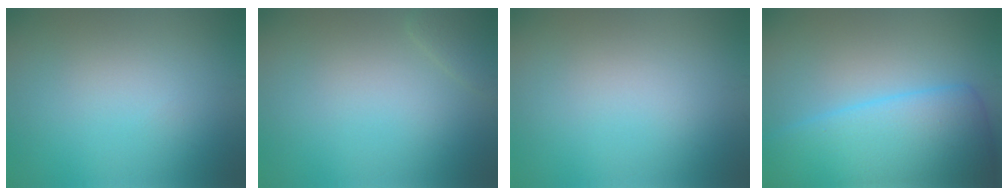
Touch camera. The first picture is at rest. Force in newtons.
{"total": 1.3, "press": 1.3, "slide": 0.2}
{"total": 0.0}
{"total": 8.5, "press": 8.5, "slide": 0.2}